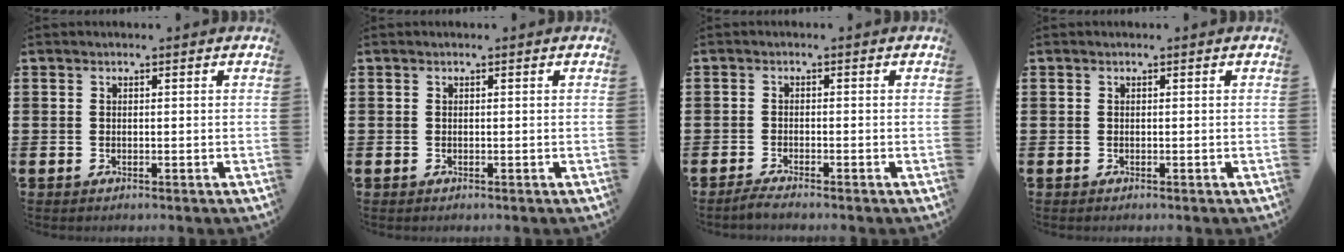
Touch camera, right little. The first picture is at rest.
{"total": 0.0}
{"total": 1.3, "force": [-1.1, 0.0, 0.7], "torque": [-0.011, -0.001, -0.021]}
{"total": 0.0}